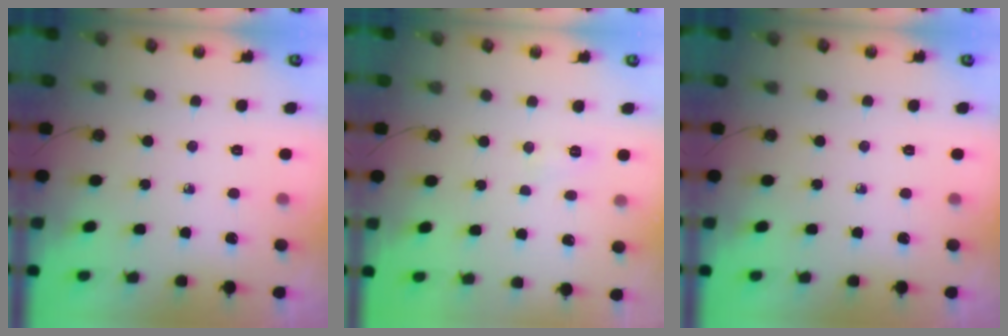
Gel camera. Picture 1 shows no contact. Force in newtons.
{"total": 5.5, "press": 5.4, "slide": 0.6}
{"total": 0.0}